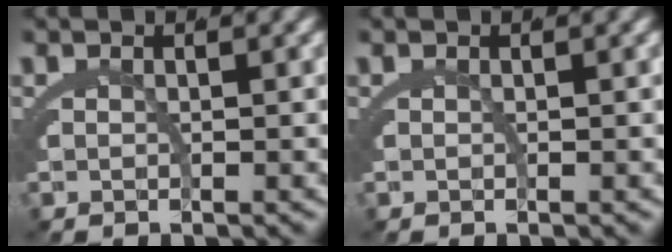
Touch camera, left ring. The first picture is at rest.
{"total": 0.0}